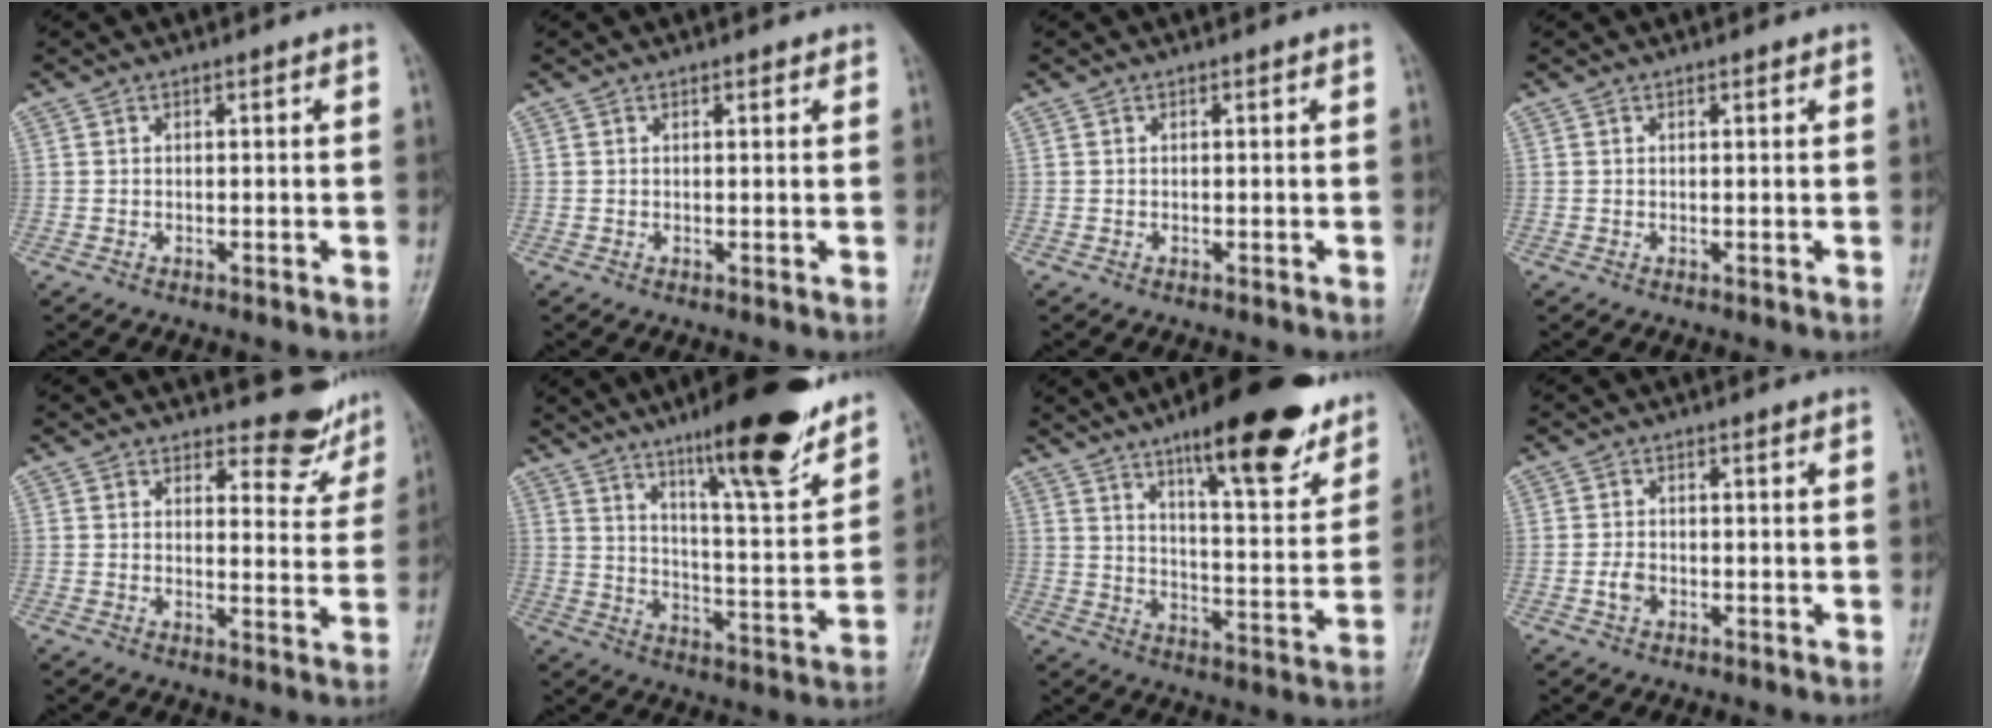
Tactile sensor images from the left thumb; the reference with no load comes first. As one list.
[{"total": 1.1, "force": [0.8, 0.6, 0.5], "torque": [-0.002, -0.004, 0.008]}, {"total": 0.0}, {"total": 0.6, "force": [0.5, 0.2, 0.3], "torque": [-0.007, -0.003, 0.007]}, {"total": 6.8, "force": [6.2, 2.7, 0.8], "torque": [0.017, -0.058, 0.069]}, {"total": 18.4, "force": [12.8, 3.1, 12.8], "torque": [-0.164, -0.076, 0.202]}, {"total": 20.2, "force": [13.2, 5.4, 14.2], "torque": [-0.163, -0.061, 0.198]}, {"total": 2.0, "force": [-0.7, 1.4, 1.2], "torque": [-0.021, 0.003, -0.016]}]